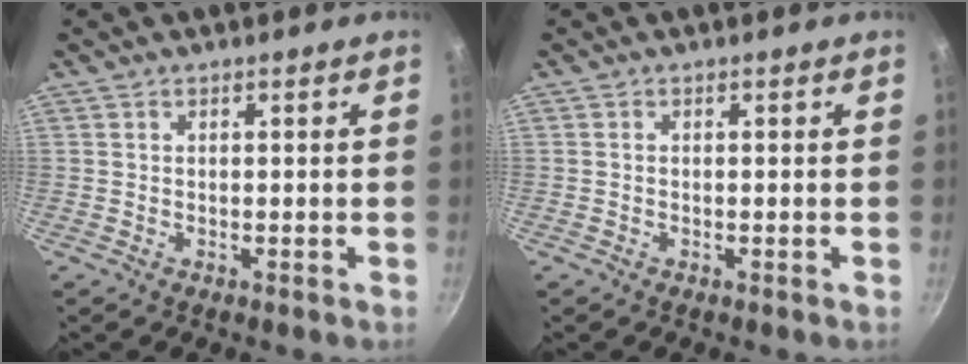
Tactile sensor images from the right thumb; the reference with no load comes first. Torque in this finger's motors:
{"motor_torque": [0.23, -0.17, -0.17, 0.11, 0.04]}